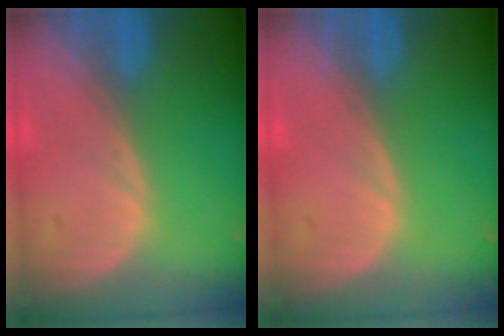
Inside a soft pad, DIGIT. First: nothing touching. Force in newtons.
{"total": 0.0}